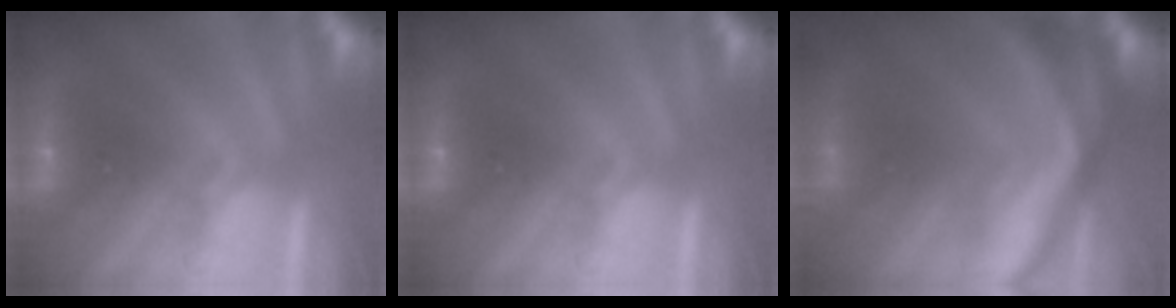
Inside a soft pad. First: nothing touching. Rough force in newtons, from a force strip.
{"total": 0.0}
{"total": 8.0}